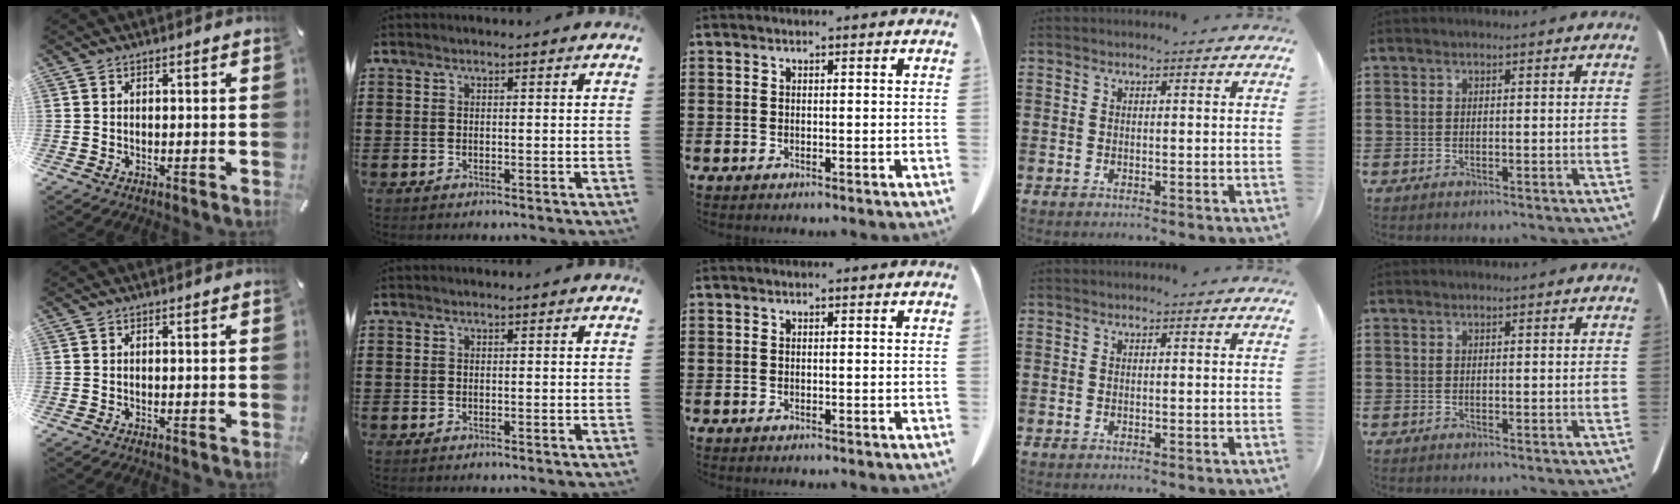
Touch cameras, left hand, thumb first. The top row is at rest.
{}